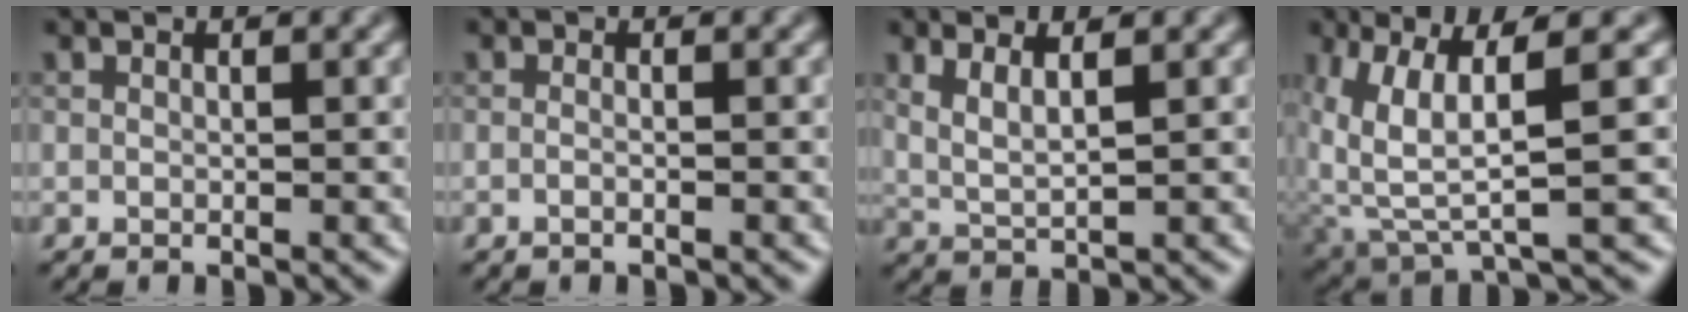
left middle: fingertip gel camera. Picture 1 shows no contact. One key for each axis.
{"total": 0.8, "fx": -0.4, "fy": 0.2, "fz": 0.6, "tx": -0.012, "ty": -0.005, "tz": -0.011}
{"total": 2.6, "fx": 1.2, "fy": 0.6, "fz": 2.2, "tx": -0.046, "ty": -0.007, "tz": 0.029}
{"total": 6.9, "fx": 2.2, "fy": 1.8, "fz": 6.3, "tx": -0.138, "ty": -0.007, "tz": 0.049}